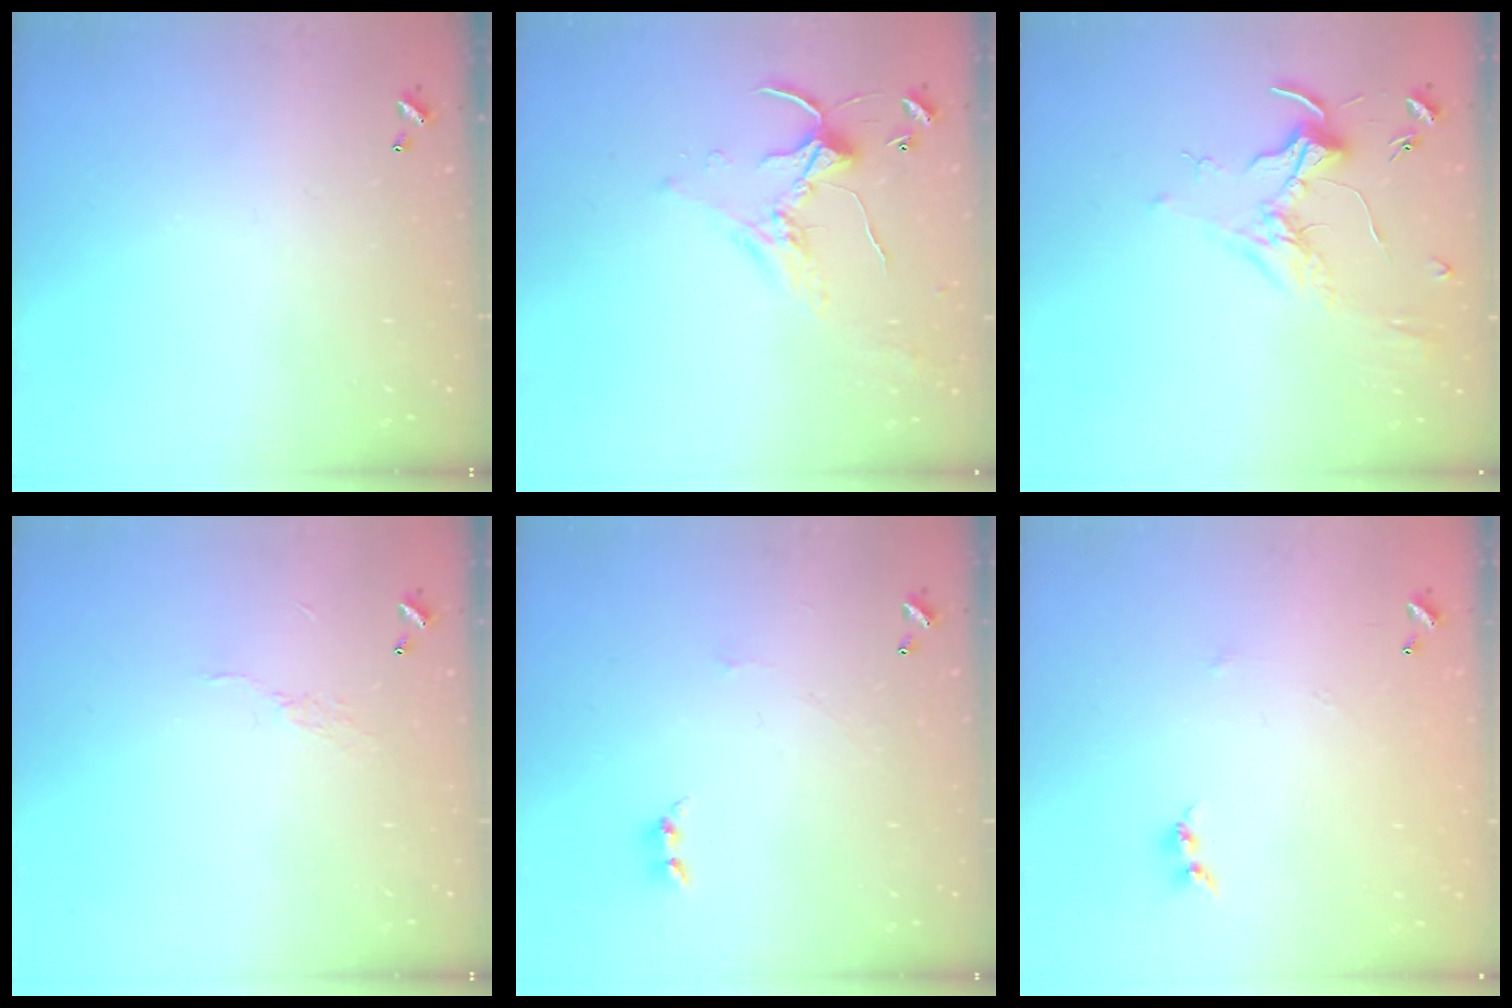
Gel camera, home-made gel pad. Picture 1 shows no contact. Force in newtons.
{"total": 1.5, "press": 1.5, "slide": 0.3}
{"total": 1.7, "press": 1.6, "slide": 0.7}
{"total": 6.6, "press": 6.6, "slide": 0.7}
{"total": 0.9, "press": 0.8, "slide": 0.4}
{"total": 5.8, "press": 5.8, "slide": 0.7}